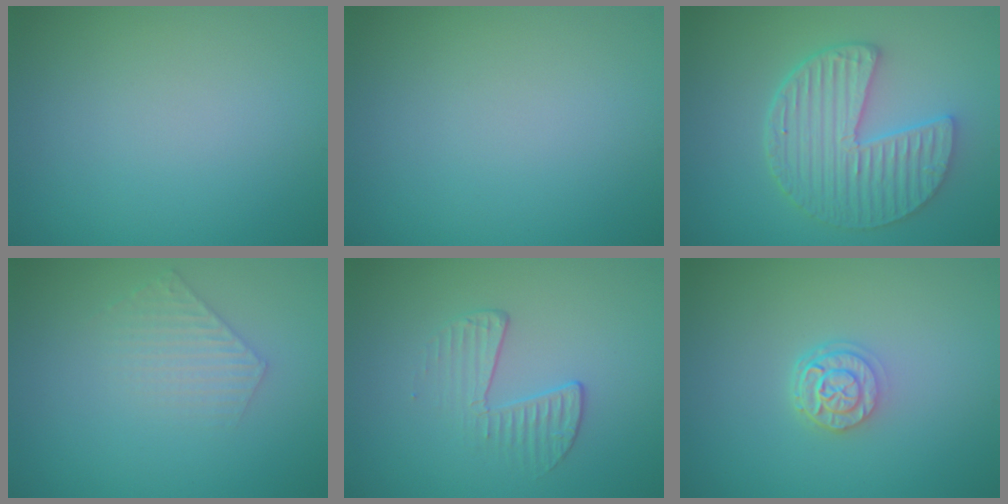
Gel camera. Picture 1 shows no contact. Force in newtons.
{"total": 0.0}
{"total": 5.4, "press": 4.5, "slide": 3.0}
{"total": 1.9, "press": 1.9, "slide": 0.3}
{"total": 2.1, "press": 1.0, "slide": 1.8}
{"total": 2.7, "press": 2.1, "slide": 1.7}